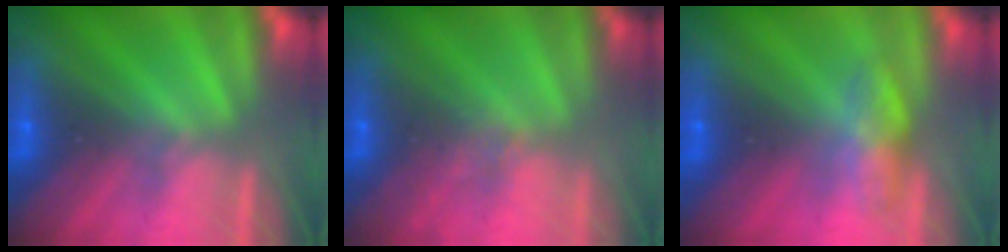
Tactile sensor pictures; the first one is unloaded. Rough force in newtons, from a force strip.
{"total": 2.4}
{"total": 2.8}